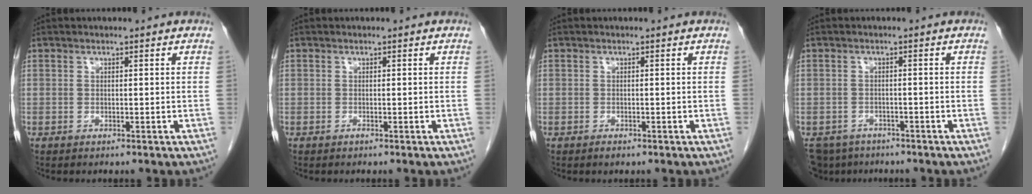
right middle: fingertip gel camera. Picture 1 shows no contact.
{"total": 0.0}
{"total": 0.6, "force": [-0.5, 0.2, 0.3], "torque": [-0.006, -0.001, -0.006]}
{"total": 5.8, "force": [-5.0, 3.0, 0.5], "torque": [-0.008, -0.005, -0.077]}